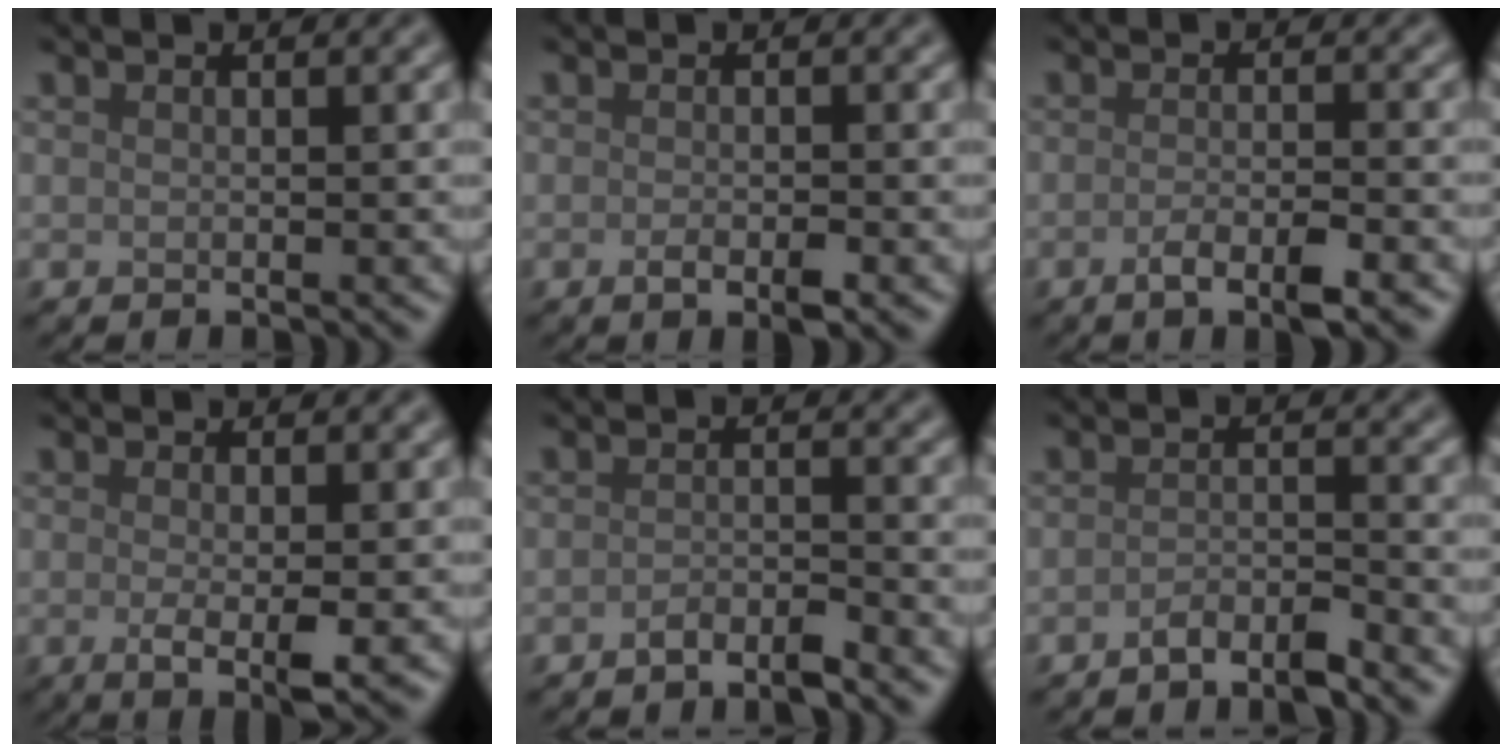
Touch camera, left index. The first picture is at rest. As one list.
[{"total": 1.9, "force": [-0.8, 0.6, 1.6], "torque": [-0.028, -0.005, -0.015]}, {"total": 3.4, "force": [-1.7, 0.8, 2.8], "torque": [-0.049, 0.000, -0.034]}, {"total": 3.1, "force": [-0.3, 0.5, 3.0], "torque": [-0.053, -0.011, -0.004]}, {"total": 2.0, "force": [-1.6, 0.4, 1.2], "torque": [-0.018, 0.004, -0.033]}, {"total": 2.5, "force": [-2.1, 0.5, 1.4], "torque": [-0.021, 0.004, -0.042]}]